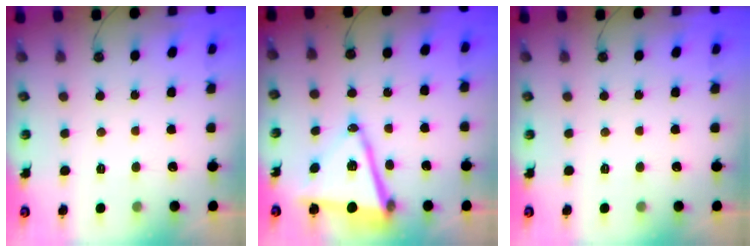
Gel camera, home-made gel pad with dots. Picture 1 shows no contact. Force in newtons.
{"total": 14.3, "press": 13.8, "slide": 3.9}
{"total": 0.0}